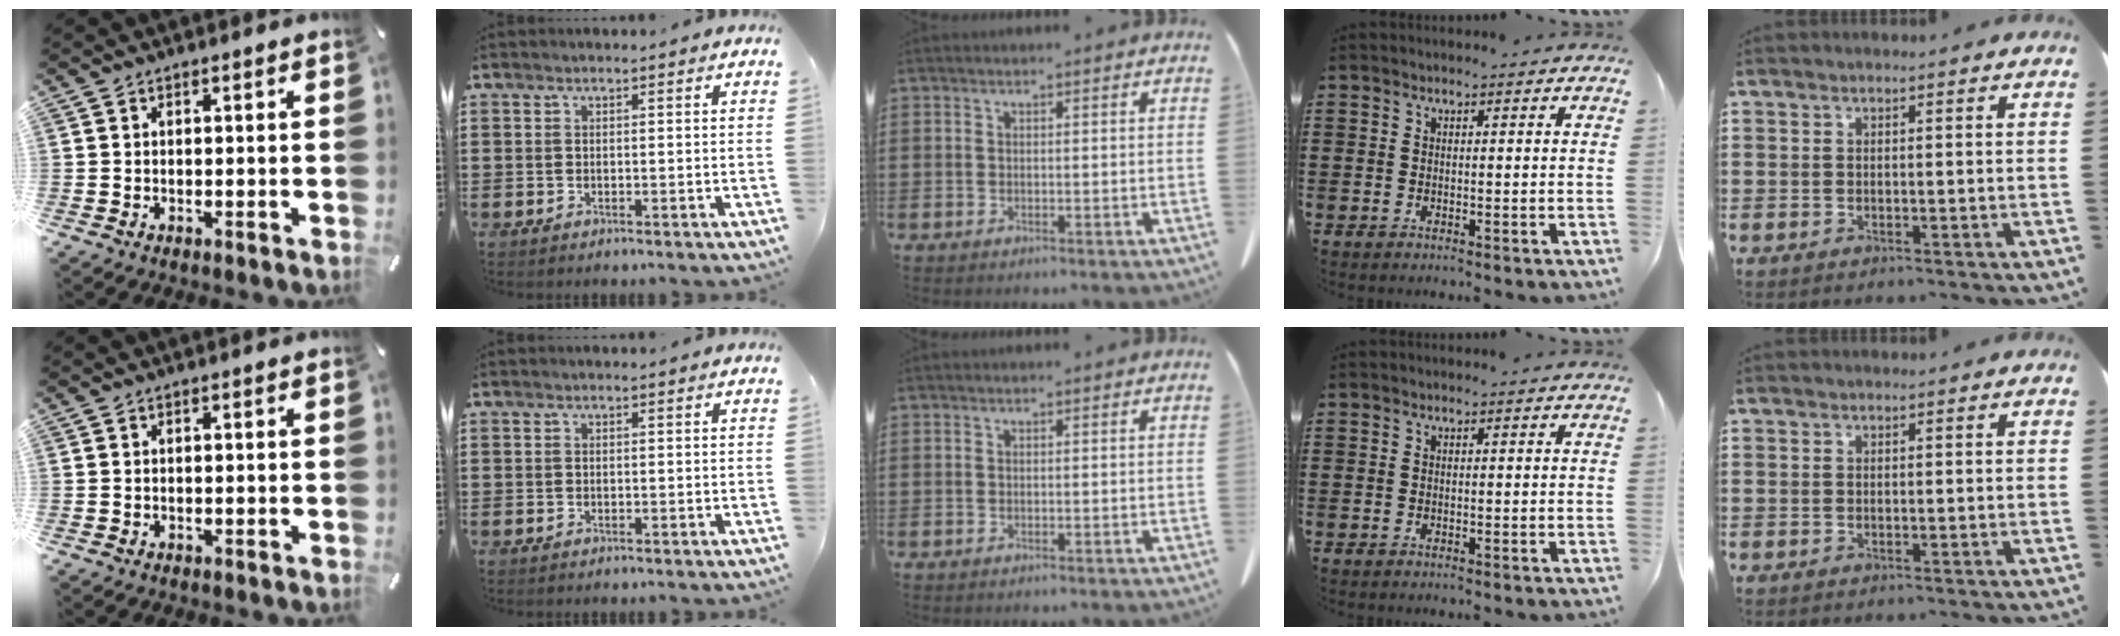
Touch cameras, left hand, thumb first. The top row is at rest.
{}